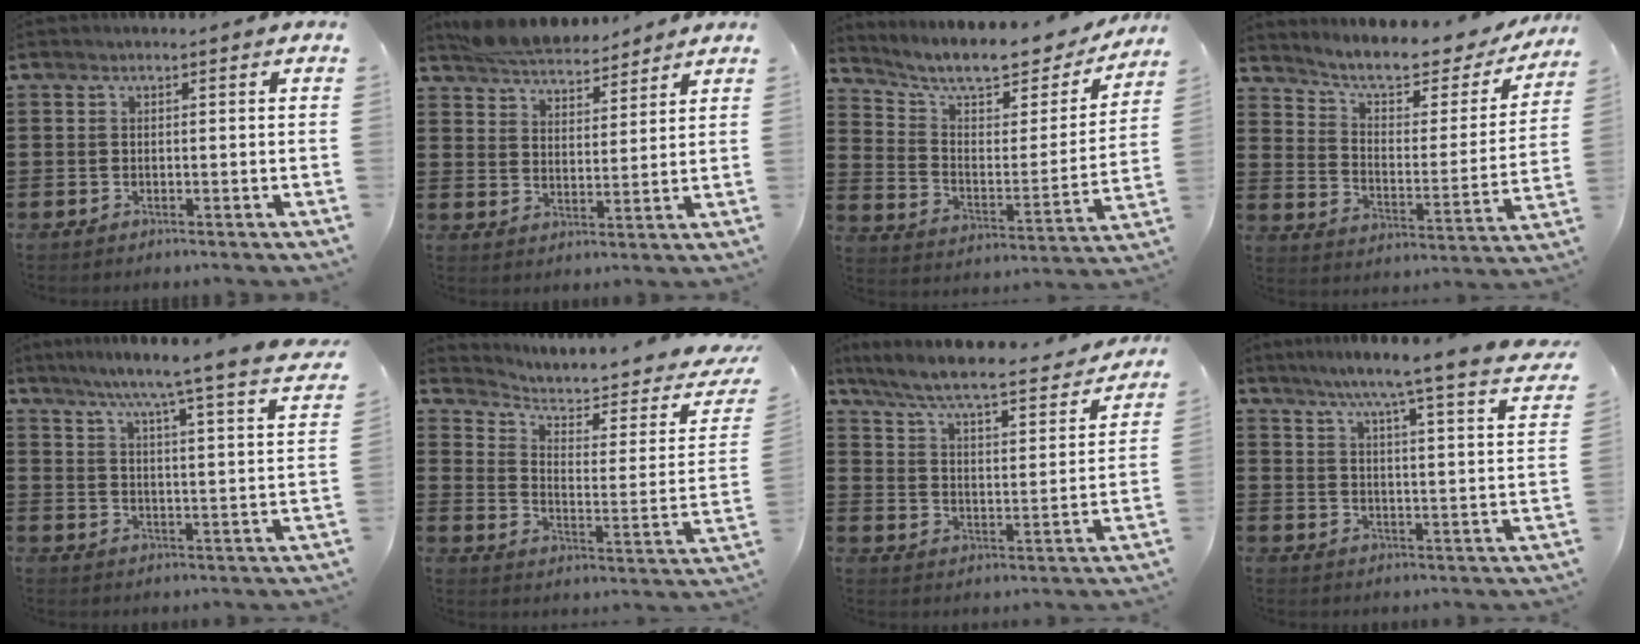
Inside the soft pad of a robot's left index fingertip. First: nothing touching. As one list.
[{"total": 6.0, "force": [5.9, 1.0, 0.9], "torque": [-0.040, -0.018, 0.110]}, {"total": 9.2, "force": [8.1, 1.7, 4.1], "torque": [-0.101, -0.055, 0.134]}, {"total": 6.7, "force": [5.7, 1.5, 3.2], "torque": [-0.079, -0.039, 0.093]}, {"total": 6.4, "force": [5.3, -1.4, 3.2], "torque": [-0.085, -0.050, 0.080]}, {"total": 4.5, "force": [3.8, 1.7, 1.8], "torque": [-0.052, -0.032, 0.061]}, {"total": 6.9, "force": [6.1, 0.1, 3.2], "torque": [-0.089, -0.045, 0.099]}, {"total": 6.4, "force": [5.3, -1.2, 3.4], "torque": [-0.089, -0.046, 0.080]}]